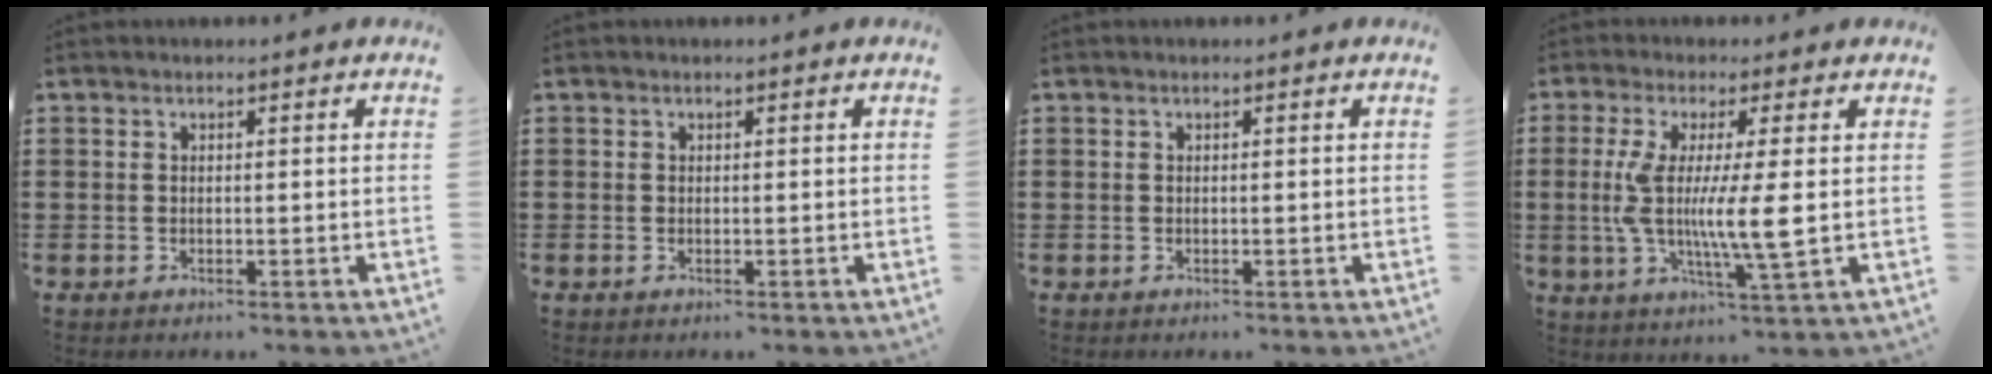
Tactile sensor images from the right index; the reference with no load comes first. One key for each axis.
{"total": 0.0}
{"total": 0.0}
{"total": 8.8, "fx": 0.0, "fy": 0.4, "fz": 8.8, "tx": -0.183, "ty": -0.016, "tz": -0.007}